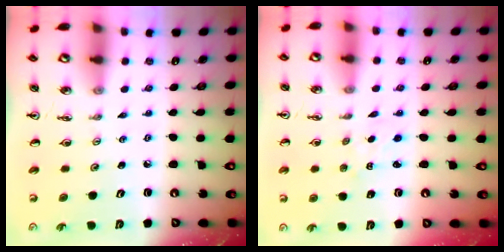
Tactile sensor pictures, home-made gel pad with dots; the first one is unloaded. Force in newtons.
{"total": 1.3, "press": 1.3, "slide": 0.2}